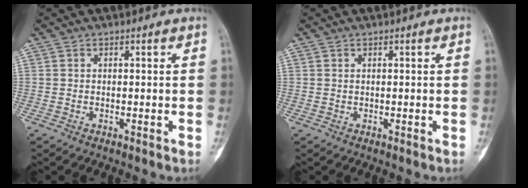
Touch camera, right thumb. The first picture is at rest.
{"total": 0.0}